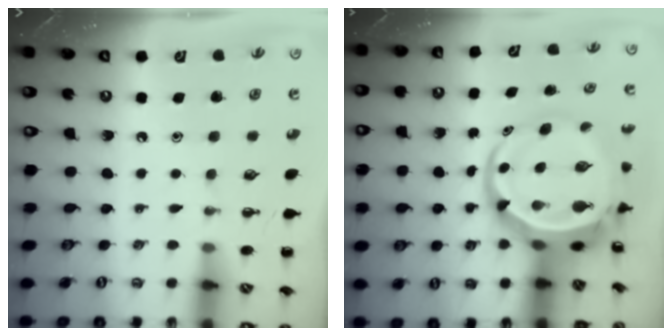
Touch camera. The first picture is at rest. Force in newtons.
{"total": 9.2, "press": 8.8, "slide": 2.4}